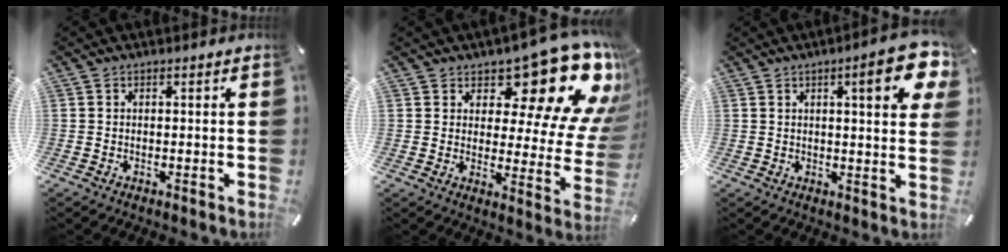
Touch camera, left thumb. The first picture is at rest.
{"total": 19.5, "force": [12.8, 8.7, 11.8], "torque": [-0.146, -0.107, 0.210]}
{"total": 12.1, "force": [5.3, 2.8, 10.6], "torque": [-0.145, -0.021, 0.080]}